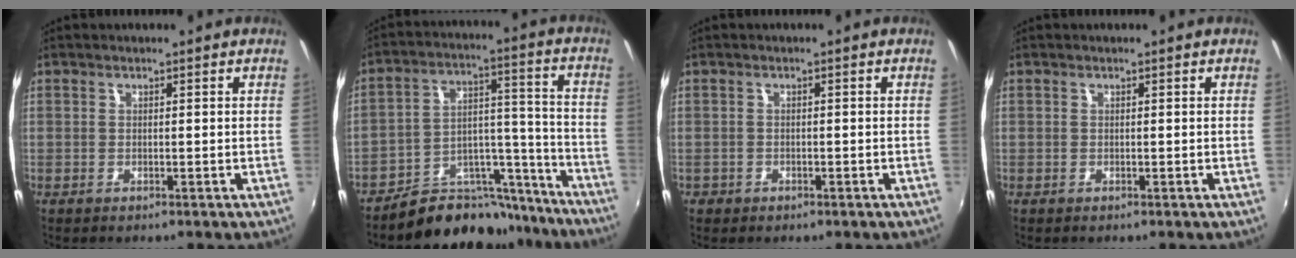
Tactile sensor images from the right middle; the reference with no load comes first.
{"total": 14.7, "force": [-13.2, 6.0, 2.6], "torque": [-0.027, 0.065, -0.191]}
{"total": 1.6, "force": [-1.0, 1.2, 0.5], "torque": [-0.014, -0.002, -0.014]}
{"total": 0.0}